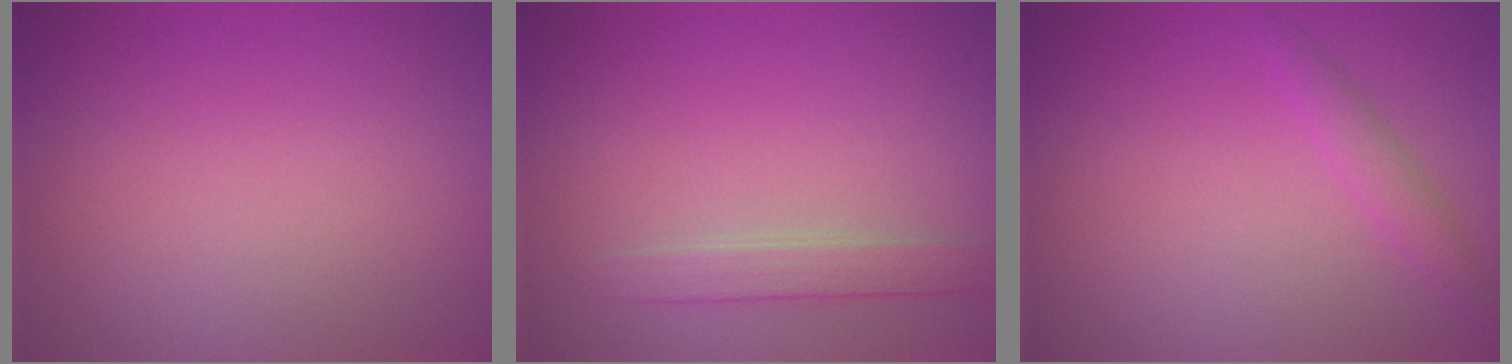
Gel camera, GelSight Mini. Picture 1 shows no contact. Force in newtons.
{"total": 1.9, "press": 1.9, "slide": 0.1}
{"total": 1.5, "press": 1.5, "slide": 0.0}